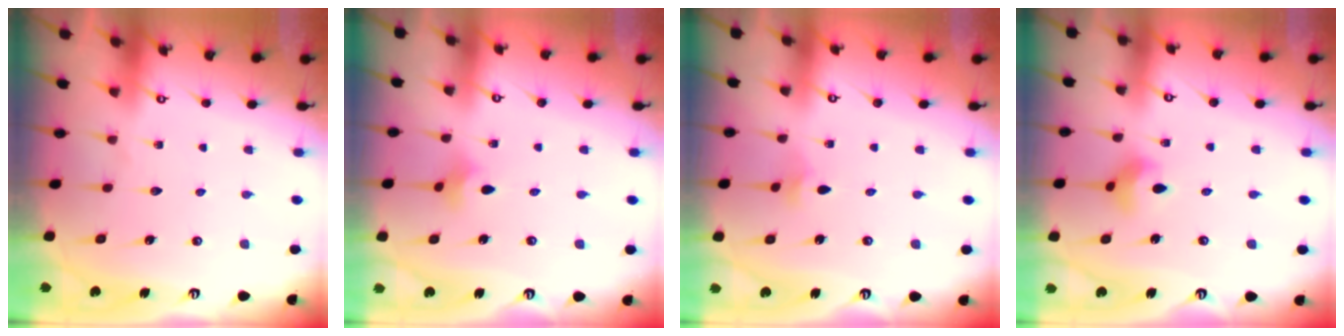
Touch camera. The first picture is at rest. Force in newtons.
{"total": 2.7, "press": 2.6, "slide": 0.7}
{"total": 2.1, "press": 2.1, "slide": 0.5}
{"total": 5.3, "press": 5.2, "slide": 0.8}